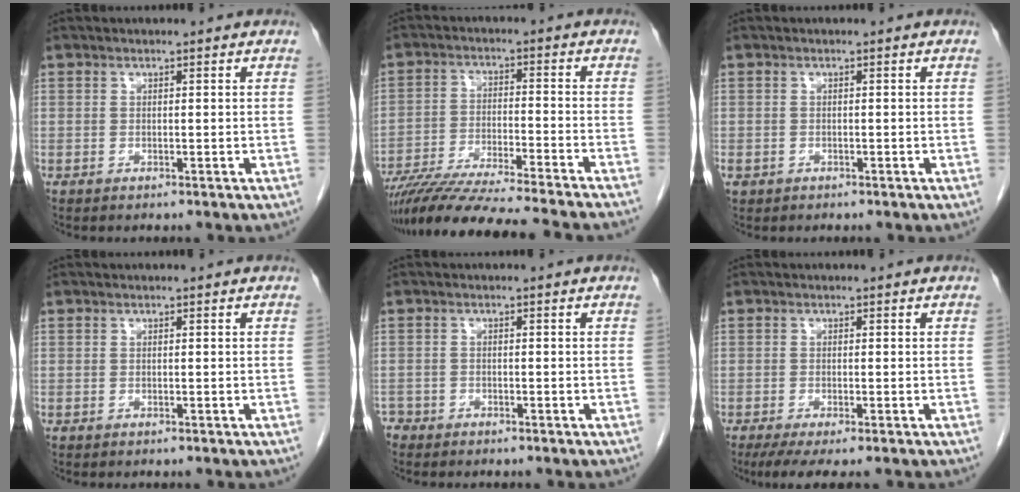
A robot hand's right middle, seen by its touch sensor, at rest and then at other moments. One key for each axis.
{"total": 19.6, "fx": -17.4, "fy": -0.9, "fz": 8.9, "tx": -0.142, "ty": -0.048, "tz": -0.271}
{"total": 1.4, "fx": -0.7, "fy": 1.1, "fz": 0.5, "tx": -0.013, "ty": 0.001, "tz": -0.007}
{"total": 0.0}
{"total": 2.4, "fx": -2.0, "fy": 1.2, "fz": 0.1, "tx": -0.005, "ty": 0.001, "tz": -0.038}
{"total": 4.5, "fx": -3.1, "fy": 0.5, "fz": 3.2, "tx": -0.050, "ty": -0.013, "tz": -0.050}